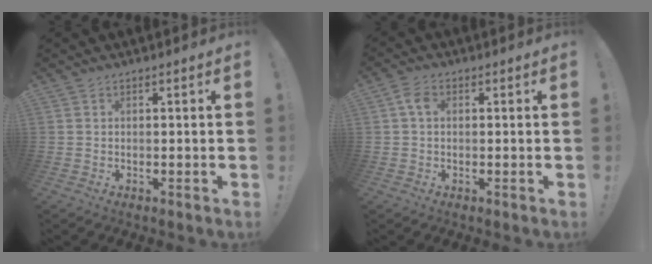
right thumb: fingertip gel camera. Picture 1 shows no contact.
{"total": 3.6, "force": [0.6, 2.3, 2.7], "torque": [-0.058, 0.013, 0.013]}